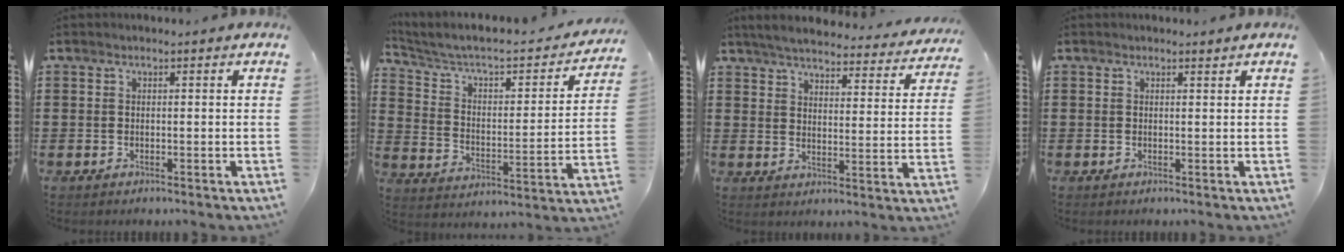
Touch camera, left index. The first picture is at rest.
{"total": 4.8, "force": [3.8, 1.5, 2.5], "torque": [-0.071, -0.037, 0.055]}
{"total": 5.0, "force": [4.8, 0.1, 1.3], "torque": [-0.049, -0.032, 0.080]}
{"total": 0.6, "force": [0.5, 0.1, 0.3], "torque": [-0.007, -0.001, 0.011]}